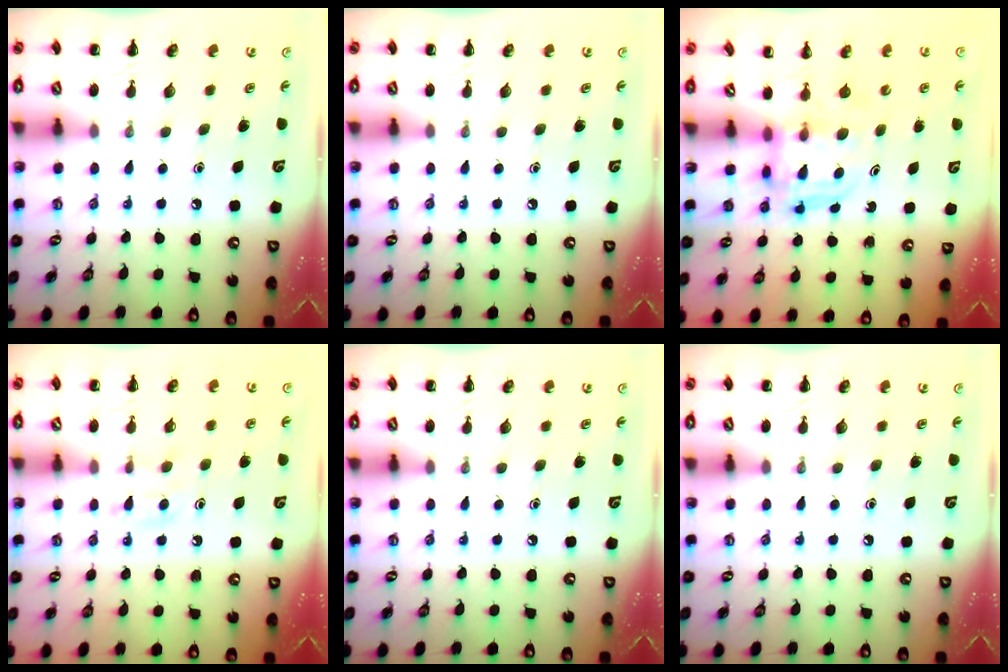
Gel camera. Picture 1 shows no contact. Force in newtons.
{"total": 0.0}
{"total": 3.7, "press": 3.7, "slide": 0.2}
{"total": 5.9, "press": 5.8, "slide": 1.4}
{"total": 0.0}
{"total": 0.0}